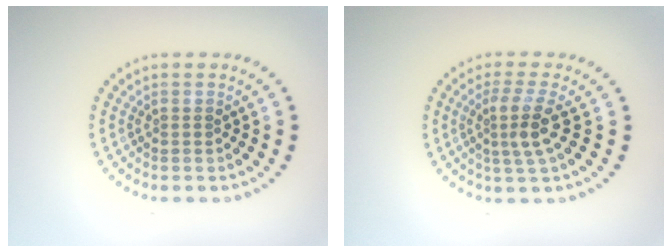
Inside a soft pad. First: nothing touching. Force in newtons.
{"total": 2.9, "press": 2.4, "slide": 1.6}